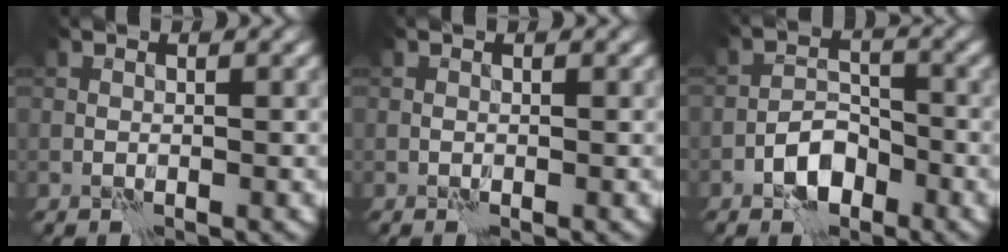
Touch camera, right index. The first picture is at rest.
{"total": 0.0}
{"total": 3.6, "force": [-2.2, 2.0, 2.0], "torque": [-0.027, 0.009, -0.042]}